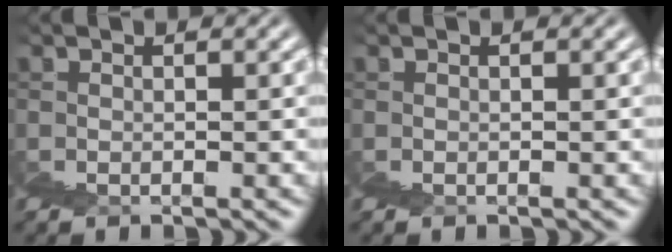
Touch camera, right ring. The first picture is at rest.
{"total": 0.0}